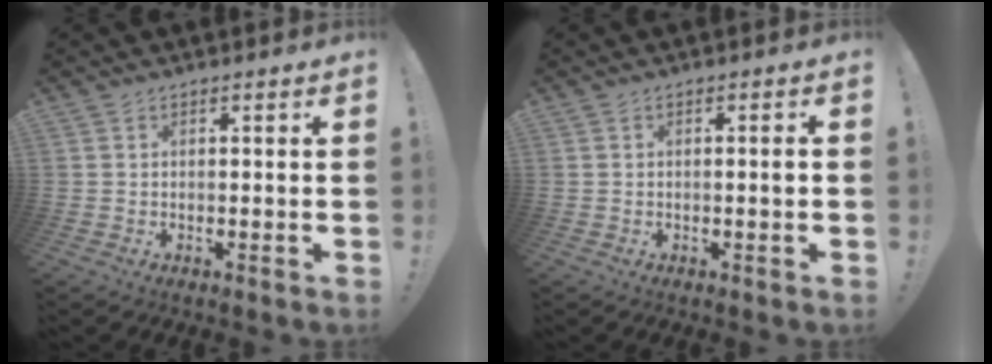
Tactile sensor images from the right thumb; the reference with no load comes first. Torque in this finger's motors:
{"motor_torque": [-0.02, 0.03, 0.28, -0.04, 0.05]}